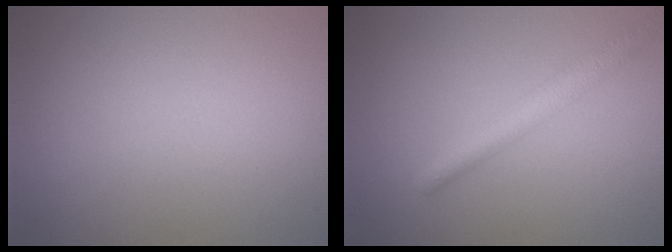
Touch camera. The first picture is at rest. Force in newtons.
{"total": 2.9, "press": 2.9, "slide": 0.1}